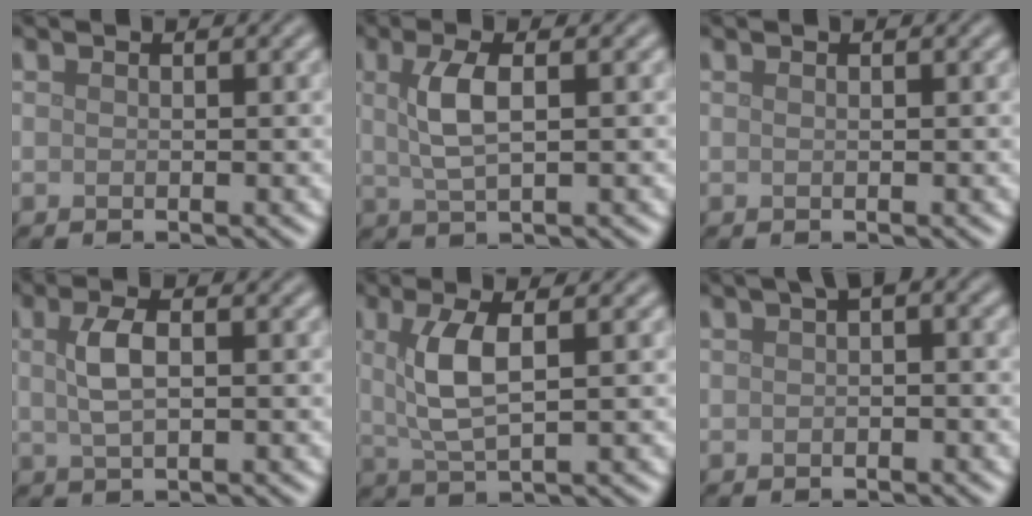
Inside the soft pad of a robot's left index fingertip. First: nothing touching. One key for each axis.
{"total": 3.7, "fx": 0.8, "fy": 1.2, "fz": 3.4, "tx": -0.073, "ty": 0.003, "tz": 0.016}
{"total": 0.0}
{"total": 3.1, "fx": 0.6, "fy": 1.2, "fz": 2.8, "tx": -0.060, "ty": 0.004, "tz": 0.010}
{"total": 4.5, "fx": 1.0, "fy": 1.5, "fz": 4.2, "tx": -0.089, "ty": 0.003, "tz": 0.021}
{"total": 2.0, "fx": 0.4, "fy": 0.8, "fz": 1.8, "tx": -0.022, "ty": 0.011, "tz": 0.004}